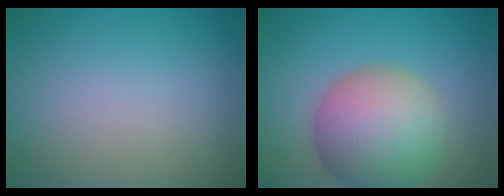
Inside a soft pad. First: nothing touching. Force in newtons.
{"total": 9.0, "press": 9.0, "slide": 0.4}